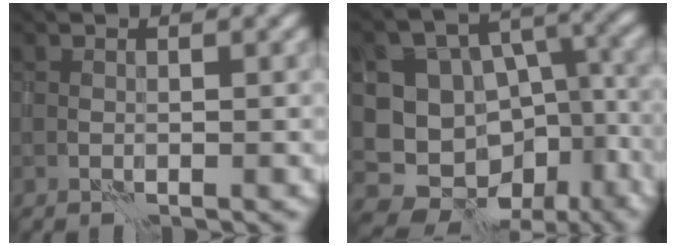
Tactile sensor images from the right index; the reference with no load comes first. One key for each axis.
{"total": 14.6, "fx": -5.2, "fy": 12.3, "fz": 5.9, "tx": -0.086, "ty": -0.023, "tz": -0.049}